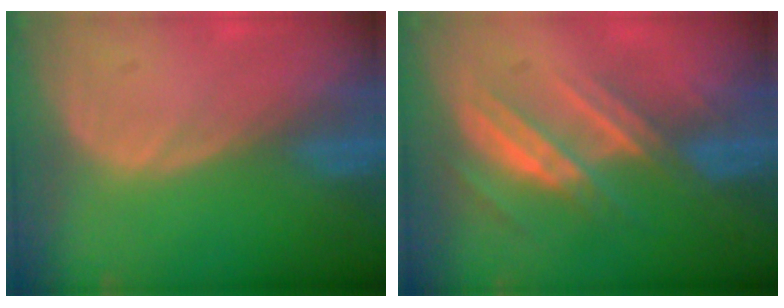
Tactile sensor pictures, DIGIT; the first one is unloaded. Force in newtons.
{"total": 7.3, "press": 6.8, "slide": 2.8}